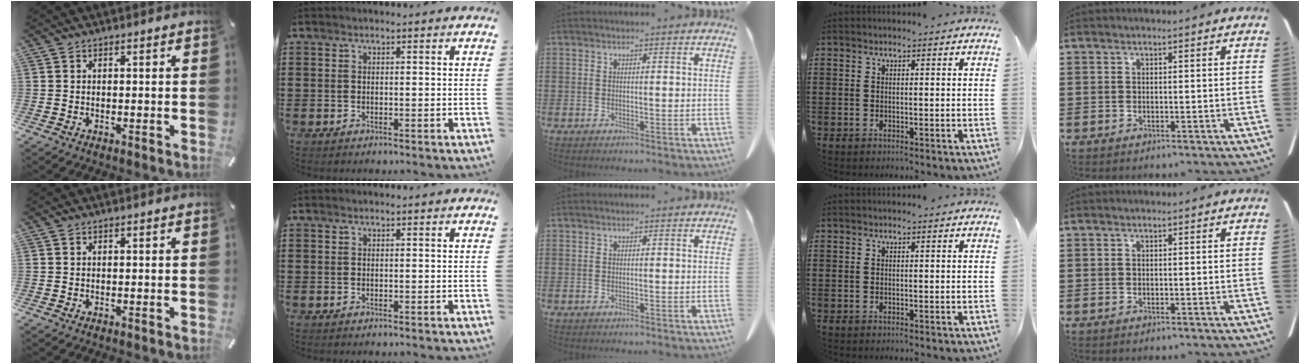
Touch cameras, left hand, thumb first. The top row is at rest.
{}